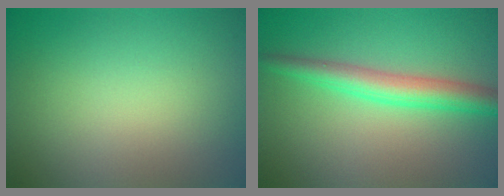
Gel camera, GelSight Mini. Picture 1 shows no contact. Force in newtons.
{"total": 4.0, "press": 4.0, "slide": 0.2}